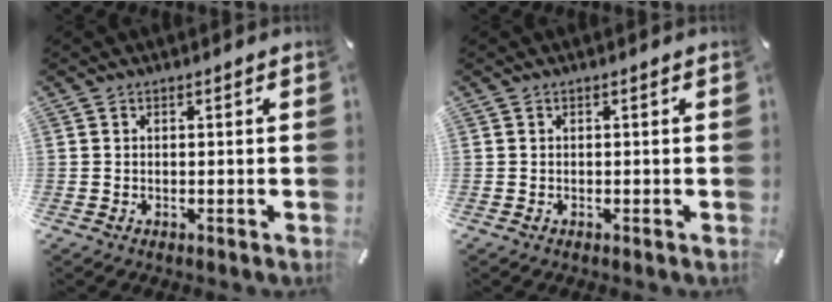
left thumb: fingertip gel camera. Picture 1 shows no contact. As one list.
[{"total": 0.0}]